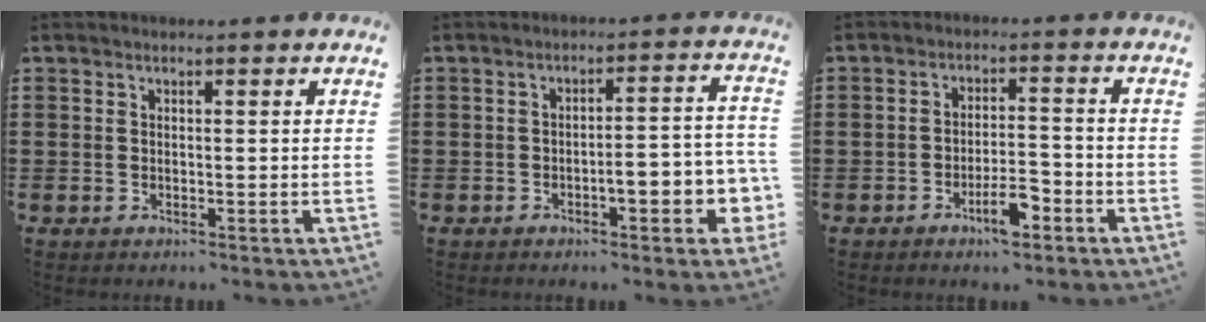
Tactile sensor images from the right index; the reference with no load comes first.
{"total": 5.2, "force": [-2.1, 1.4, 4.5], "torque": [-0.060, -0.005, -0.042]}
{"total": 5.6, "force": [-3.2, 1.7, 4.3], "torque": [-0.080, 0.005, -0.060]}